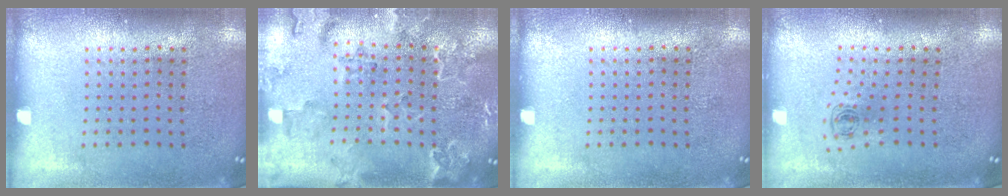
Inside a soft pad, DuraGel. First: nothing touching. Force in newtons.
{"total": 2.2, "press": 2.2, "slide": 0.6}
{"total": 0.0}
{"total": 0.5, "press": 0.3, "slide": 0.4}